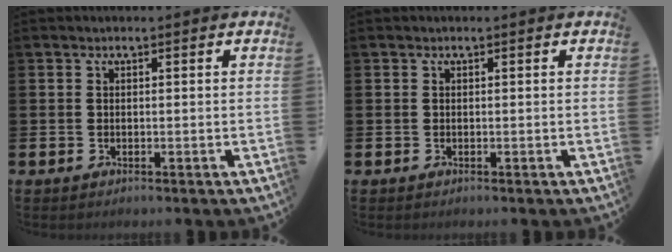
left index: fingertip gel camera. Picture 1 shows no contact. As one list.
[{"total": 0.0}]